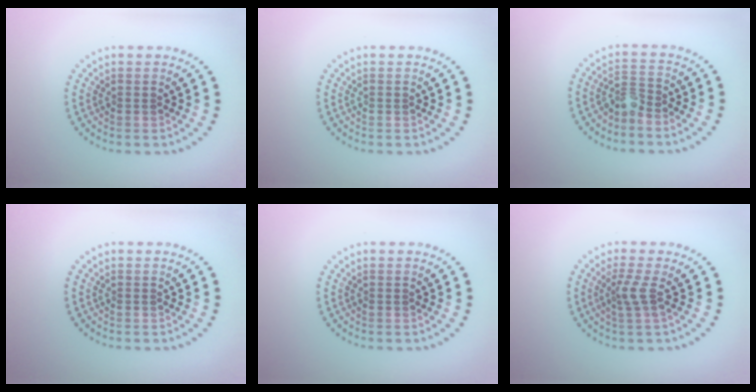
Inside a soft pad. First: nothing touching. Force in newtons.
{"total": 0.0}
{"total": 2.0, "press": 1.5, "slide": 1.4}
{"total": 0.0}
{"total": 0.0}
{"total": 1.9, "press": 1.4, "slide": 1.4}